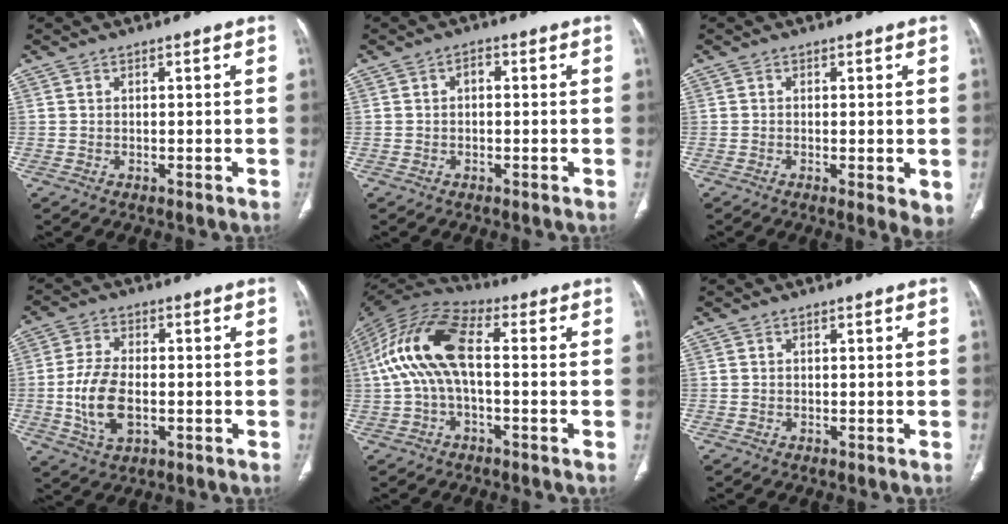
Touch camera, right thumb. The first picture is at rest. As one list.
[{"total": 1.6, "force": [0.1, 1.0, 1.2], "torque": [-0.019, 0.008, -0.002]}, {"total": 4.3, "force": [-0.9, 1.2, 4.0], "torque": [-0.058, -0.012, -0.014]}, {"total": 9.9, "force": [-1.6, 5.6, 8.0], "torque": [-0.159, 0.005, -0.028]}, {"total": 15.1, "force": [0.3, 7.0, 13.3], "torque": [-0.277, 0.042, -0.001]}, {"total": 0.0}]